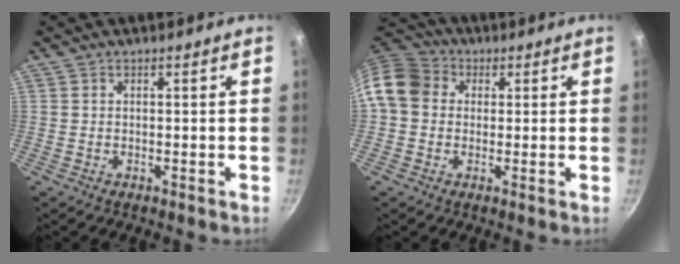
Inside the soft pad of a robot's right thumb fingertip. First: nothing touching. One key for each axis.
{"total": 10.1, "fx": 1.2, "fy": 8.5, "fz": 5.4, "tx": -0.083, "ty": 0.025, "tz": 0.003}